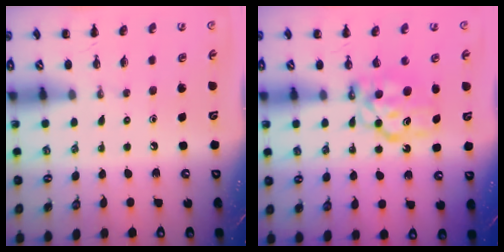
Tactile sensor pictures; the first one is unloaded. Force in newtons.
{"total": 8.3, "press": 8.1, "slide": 1.5}